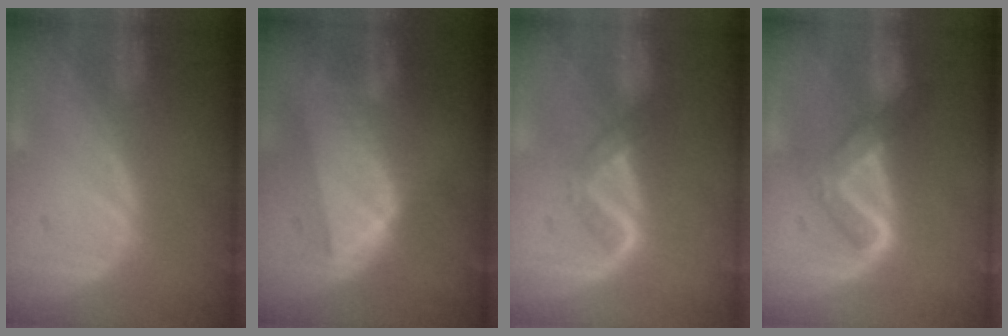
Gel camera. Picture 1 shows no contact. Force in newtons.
{"total": 7.5, "press": 6.9, "slide": 2.7}
{"total": 2.8, "press": 2.7, "slide": 0.7}
{"total": 5.2, "press": 5.2, "slide": 0.1}